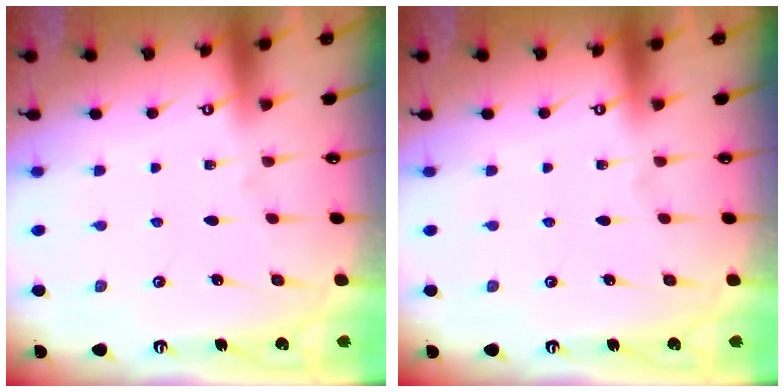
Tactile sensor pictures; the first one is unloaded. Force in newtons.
{"total": 0.0}